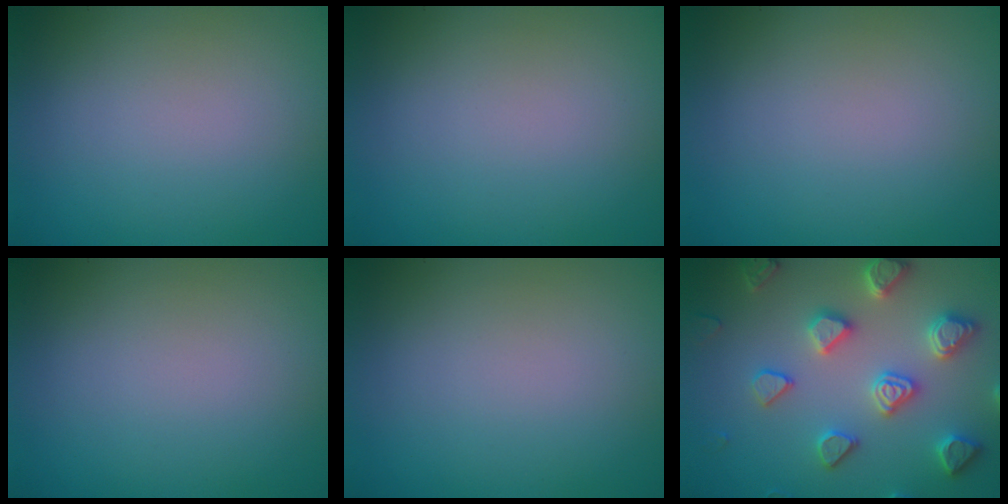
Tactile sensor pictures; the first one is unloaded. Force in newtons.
{"total": 0.0}
{"total": 0.0}
{"total": 0.0}
{"total": 0.0}
{"total": 4.9, "press": 4.8, "slide": 0.7}